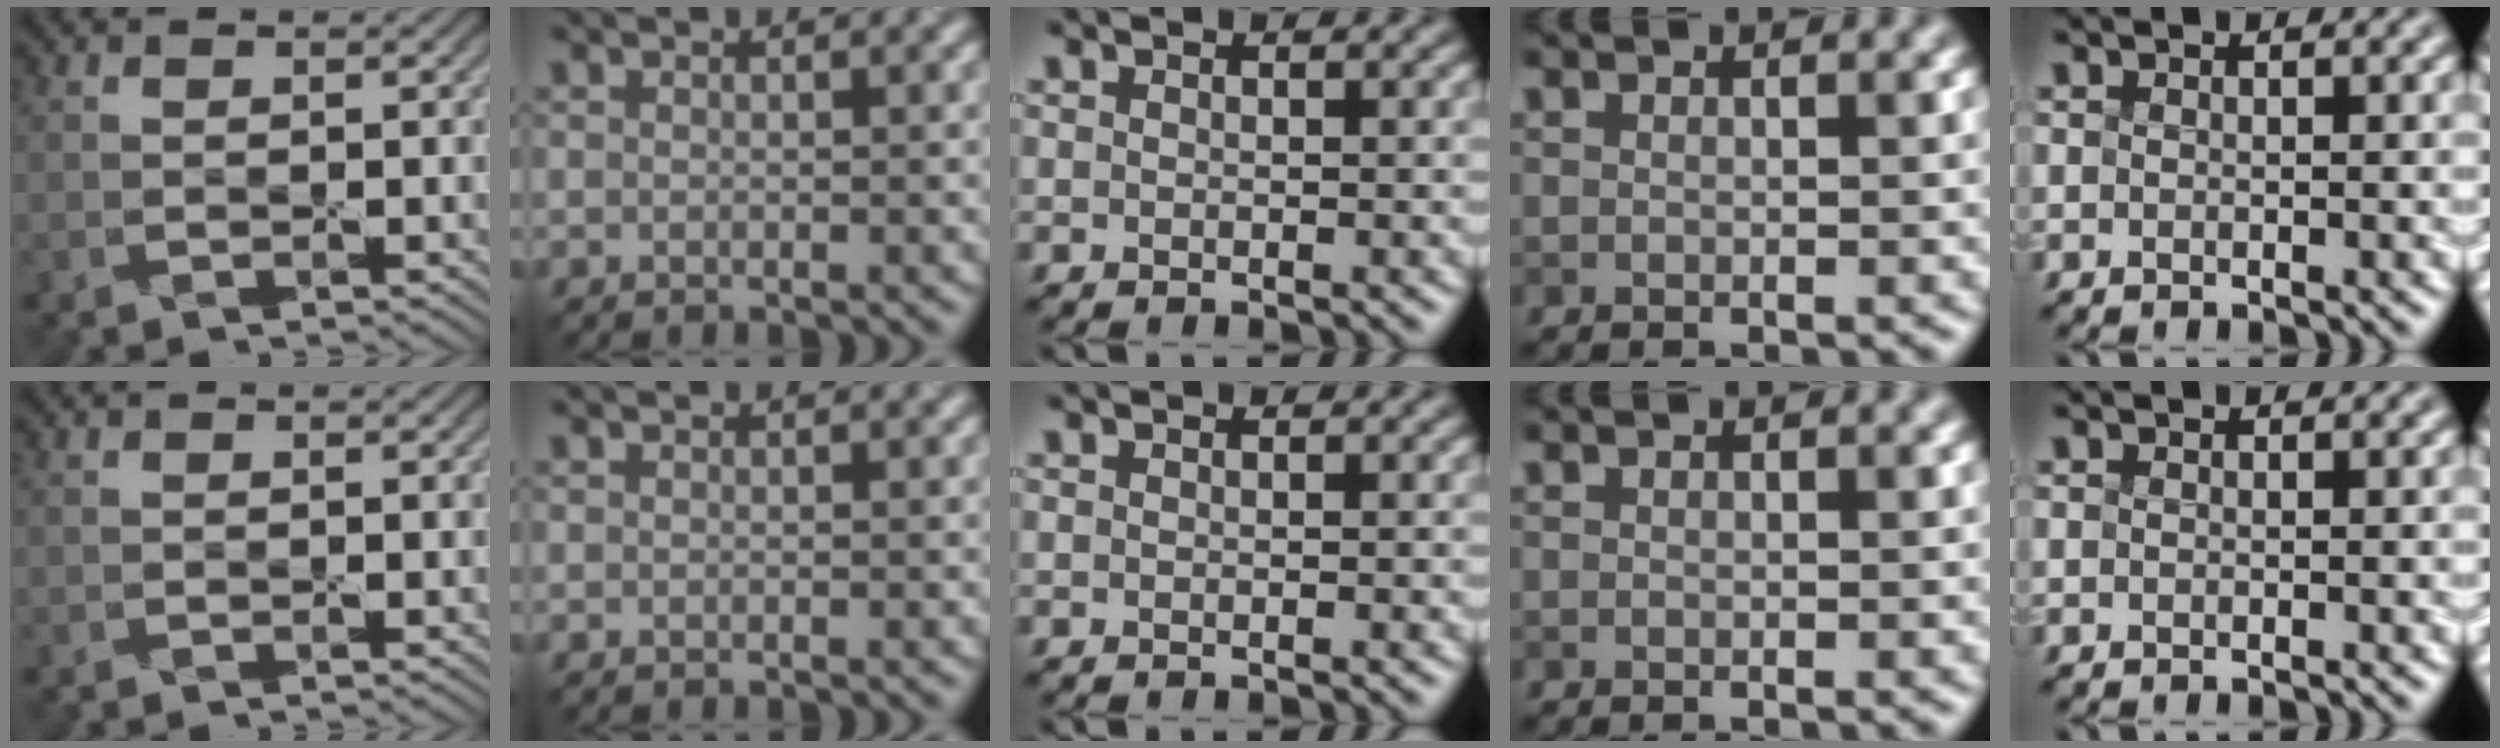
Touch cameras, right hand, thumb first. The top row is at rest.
{}